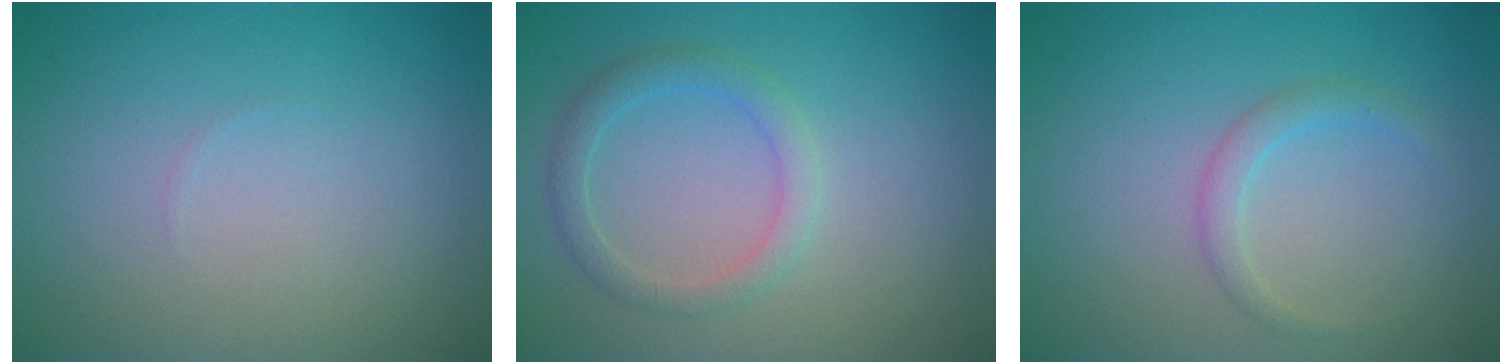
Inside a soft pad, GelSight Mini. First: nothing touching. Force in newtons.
{"total": 2.2, "press": 2.2, "slide": 0.1}
{"total": 1.5, "press": 1.5, "slide": 0.1}